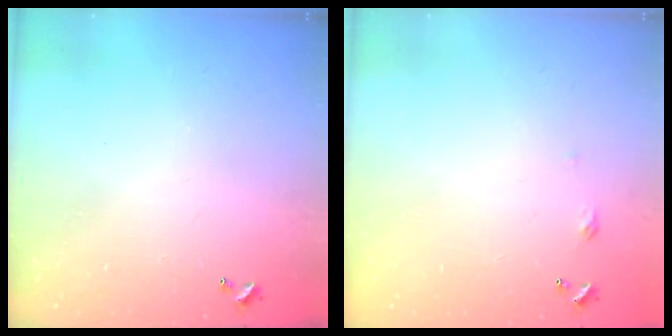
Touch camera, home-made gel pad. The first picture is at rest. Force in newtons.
{"total": 2.7, "press": 2.6, "slide": 0.4}